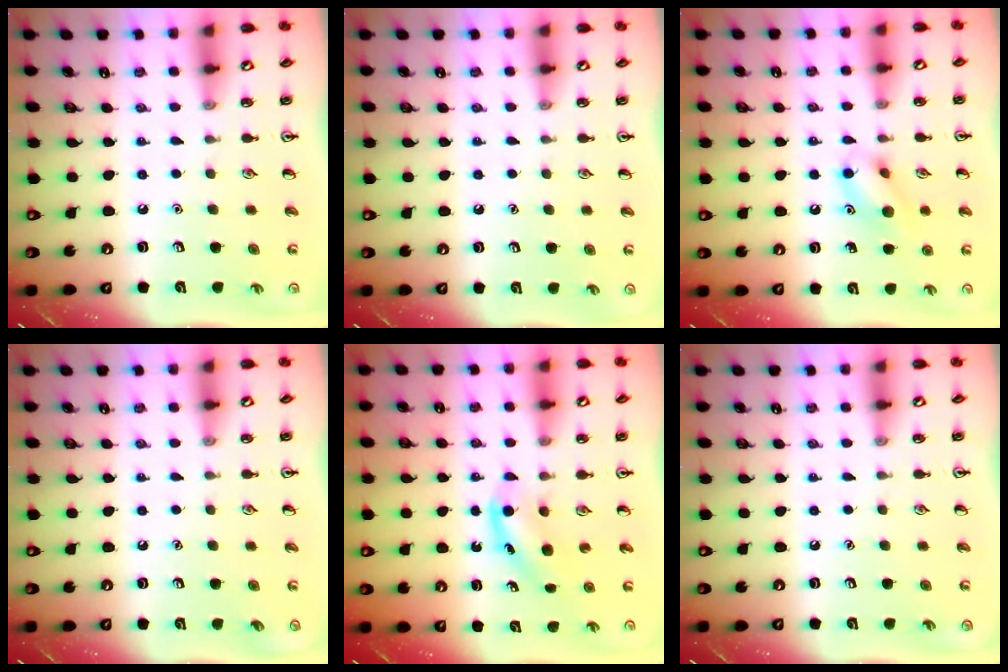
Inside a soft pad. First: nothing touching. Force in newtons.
{"total": 0.0}
{"total": 10.2, "press": 10.1, "slide": 0.9}
{"total": 0.0}
{"total": 4.6, "press": 4.5, "slide": 1.0}
{"total": 0.0}